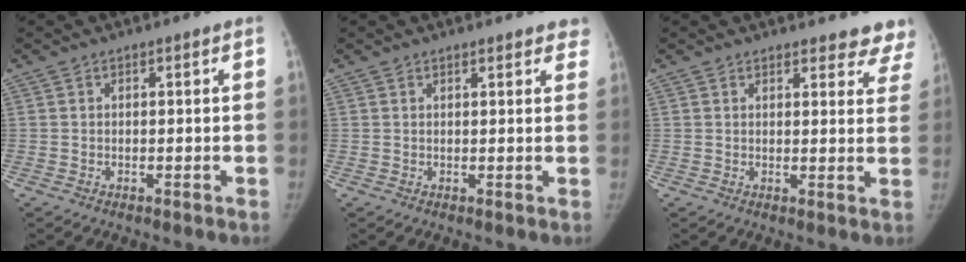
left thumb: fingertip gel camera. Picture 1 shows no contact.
{"total": 4.0, "force": [3.4, 1.4, 1.5], "torque": [0.008, -0.005, 0.027]}
{"total": 9.0, "force": [8.3, 3.0, 1.3], "torque": [0.040, -0.035, 0.063]}